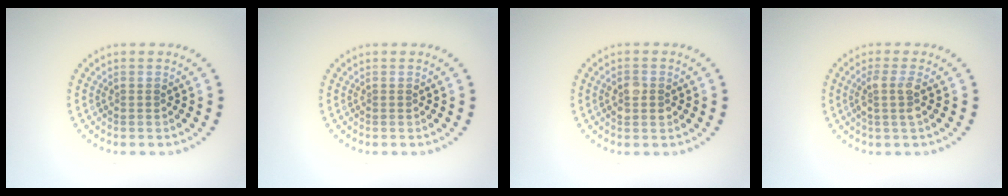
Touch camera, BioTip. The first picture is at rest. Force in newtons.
{"total": 0.0}
{"total": 2.3, "press": 2.3, "slide": 0.1}
{"total": 2.0, "press": 1.6, "slide": 1.2}